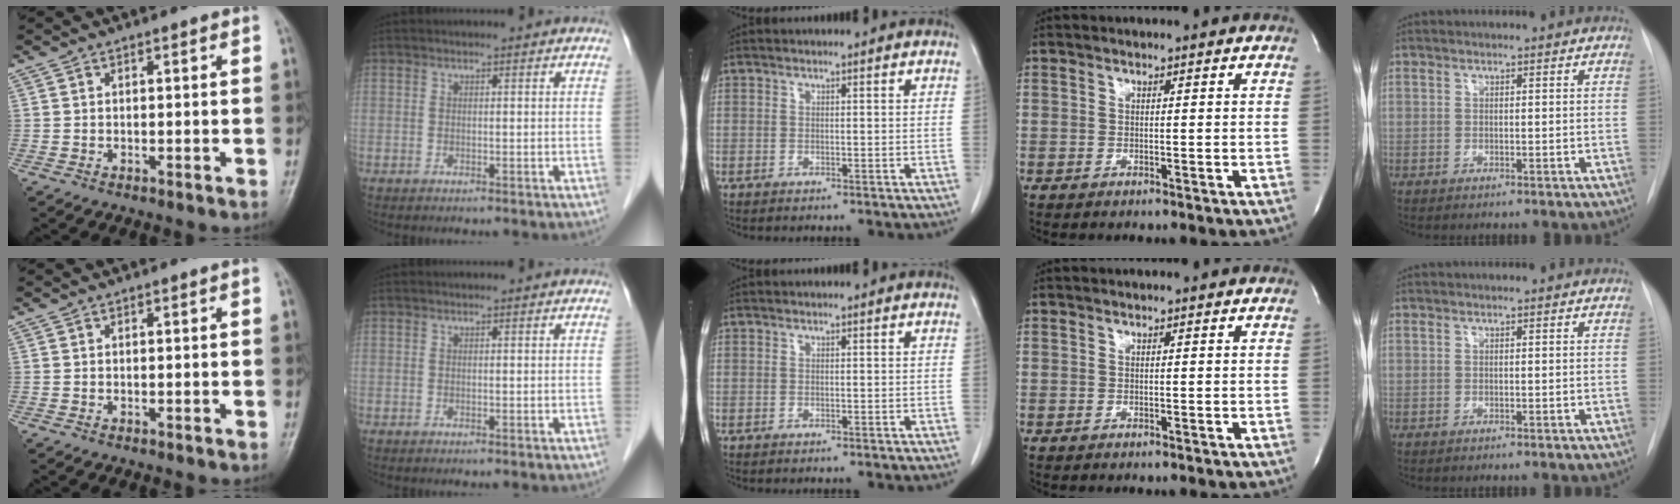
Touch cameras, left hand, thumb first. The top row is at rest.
{}